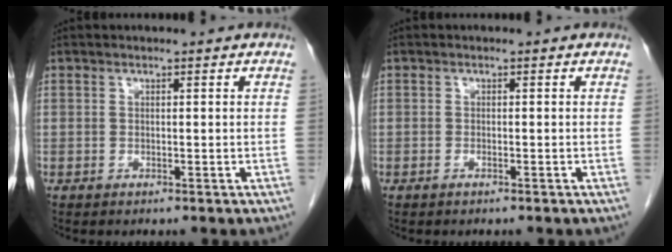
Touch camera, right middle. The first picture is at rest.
{"total": 0.6, "force": [-0.4, 0.0, 0.4], "torque": [-0.013, -0.001, -0.007]}